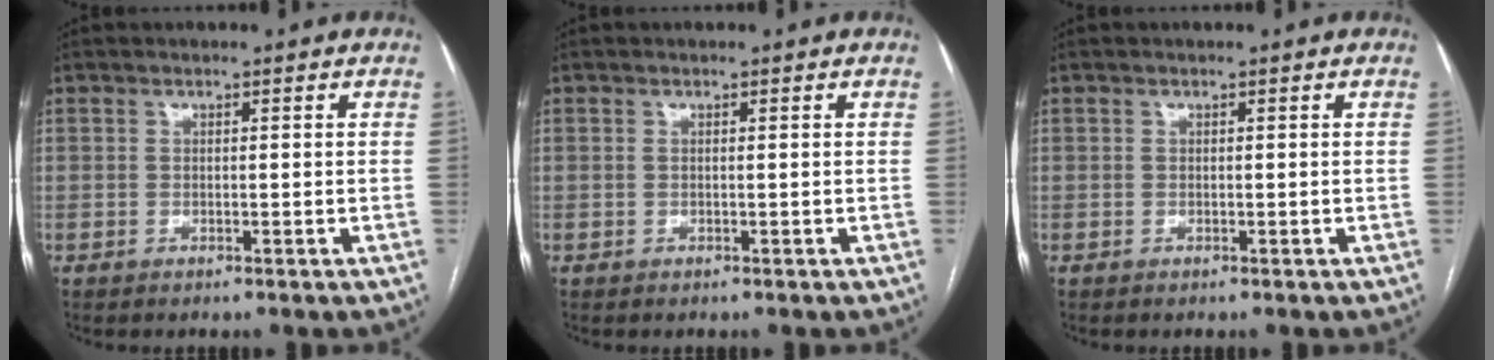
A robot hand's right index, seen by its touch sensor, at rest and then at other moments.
{"total": 0.0}
{"total": 0.0}